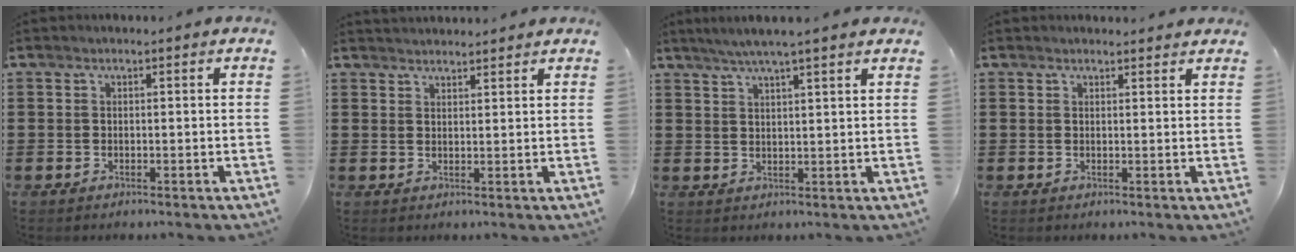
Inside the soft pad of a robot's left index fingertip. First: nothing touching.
{"total": 2.0, "force": [2.0, -0.1, -0.1], "torque": [-0.004, -0.002, 0.039]}
{"total": 3.9, "force": [3.3, -0.5, 2.1], "torque": [-0.048, -0.008, 0.059]}
{"total": 1.4, "force": [1.3, 0.1, 0.2], "torque": [-0.007, -0.001, 0.027]}